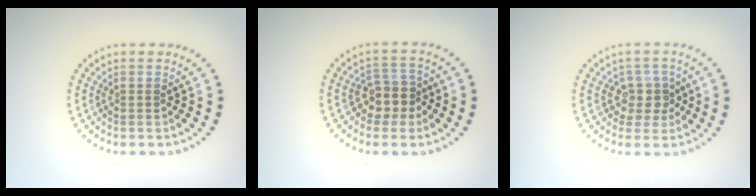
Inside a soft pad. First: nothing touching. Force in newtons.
{"total": 2.8, "press": 2.5, "slide": 1.3}
{"total": 2.3, "press": 2.0, "slide": 1.2}